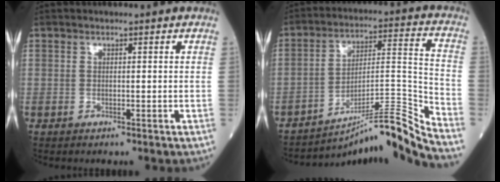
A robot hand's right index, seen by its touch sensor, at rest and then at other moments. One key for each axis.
{"total": 15.3, "fx": -13.9, "fy": -3.4, "fz": 5.3, "tx": -0.062, "ty": 0.036, "tz": -0.222}